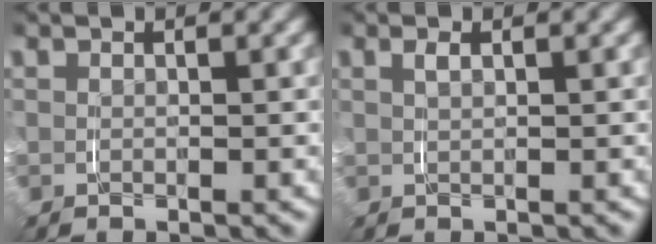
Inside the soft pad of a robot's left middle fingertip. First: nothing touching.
{"total": 0.7, "force": [0.3, 0.1, 0.7], "torque": [-0.012, 0.002, 0.008]}